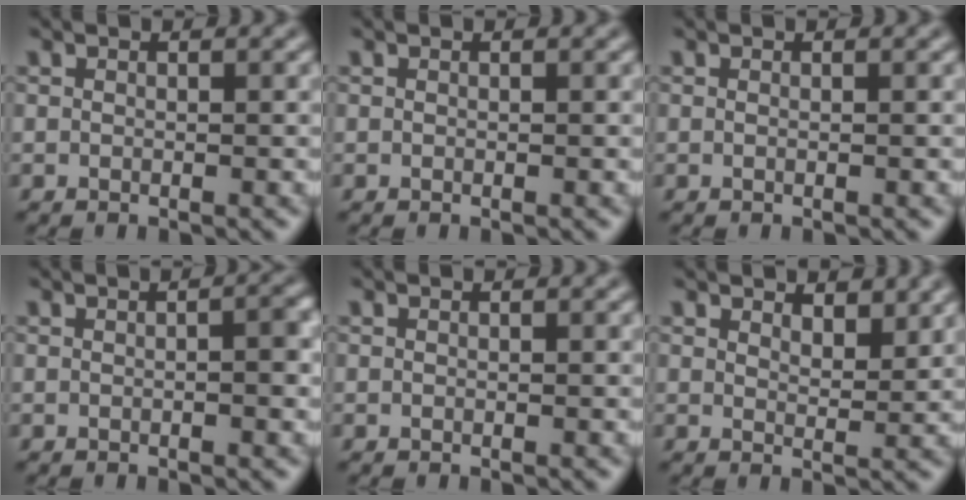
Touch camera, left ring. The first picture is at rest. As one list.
[{"total": 0.0}, {"total": 0.0}, {"total": 2.4, "force": [0.1, 0.5, 2.4], "torque": [-0.029, 0.005, 0.001]}, {"total": 0.0}, {"total": 2.6, "force": [2.2, 0.8, 1.2], "torque": [-0.018, -0.003, 0.035]}]